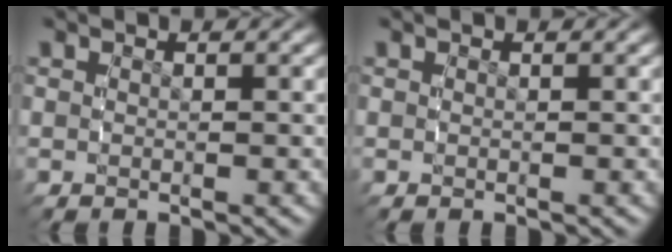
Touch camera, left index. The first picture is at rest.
{"total": 0.0}